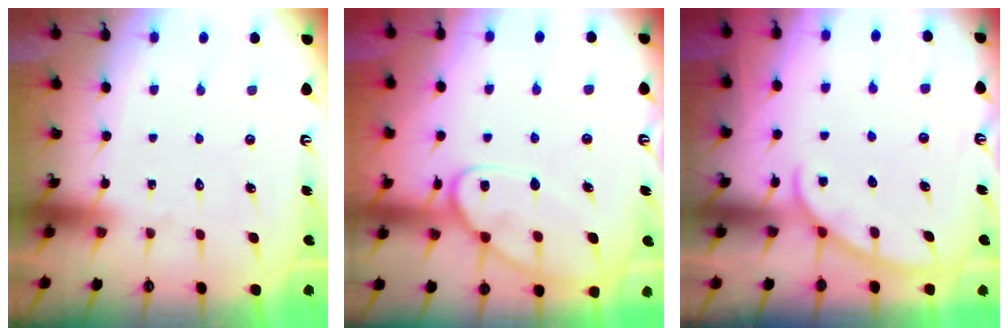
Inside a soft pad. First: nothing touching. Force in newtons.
{"total": 11.6, "press": 11.6, "slide": 0.9}
{"total": 2.1, "press": 2.1, "slide": 0.3}